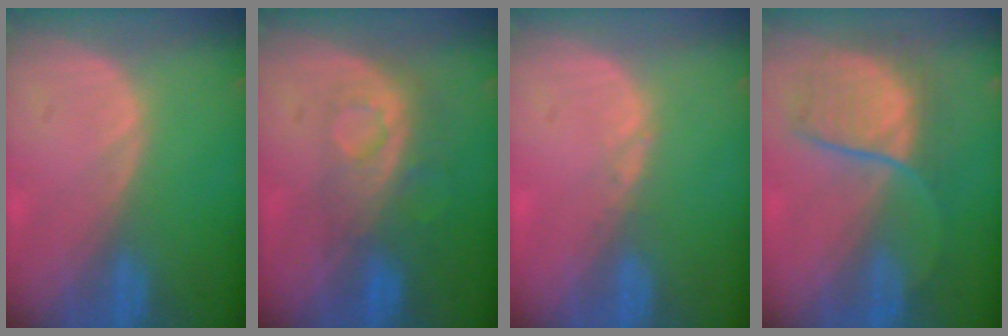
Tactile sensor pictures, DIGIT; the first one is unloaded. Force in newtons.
{"total": 8.5, "press": 7.1, "slide": 4.6}
{"total": 0.6, "press": 0.5, "slide": 0.3}
{"total": 7.6, "press": 7.6, "slide": 0.6}